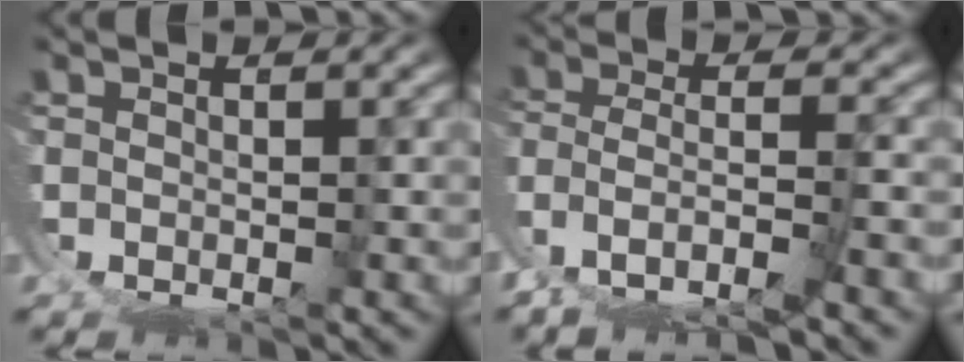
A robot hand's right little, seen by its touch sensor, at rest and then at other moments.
{"total": 3.6, "force": [-2.0, 1.4, 2.6], "torque": [-0.079, -0.030, -0.016]}